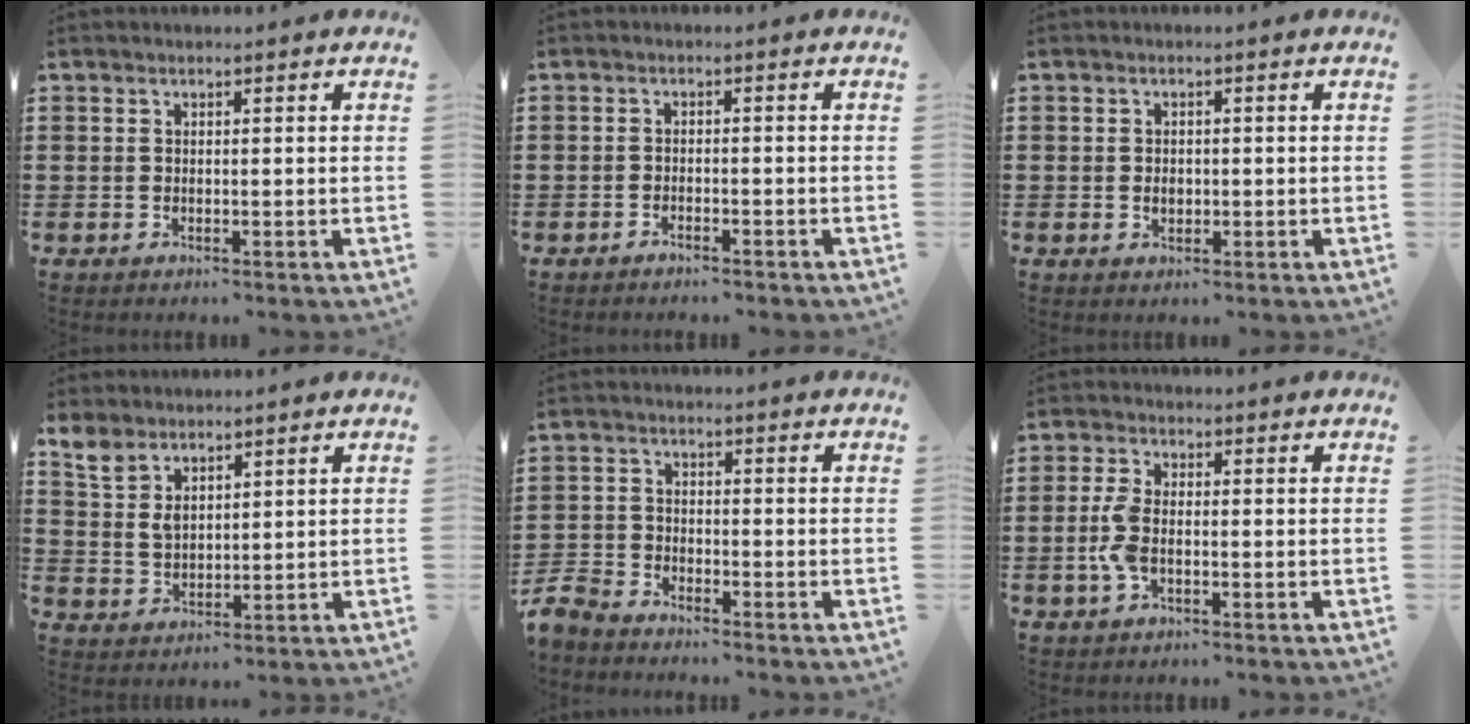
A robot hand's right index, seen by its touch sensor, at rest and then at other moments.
{"total": 1.2, "force": [-1.2, 0.1, 0.2], "torque": [-0.008, 0.001, -0.023]}
{"total": 1.5, "force": [-0.2, 1.1, 1.0], "torque": [-0.020, 0.006, -0.005]}
{"total": 4.4, "force": [3.3, 2.3, 1.9], "torque": [-0.048, 0.001, 0.062]}
{"total": 4.3, "force": [-4.1, 0.9, 0.6], "torque": [-0.042, -0.009, -0.094]}
{"total": 4.8, "force": [-0.8, 2.3, 4.2], "torque": [-0.112, -0.008, -0.024]}